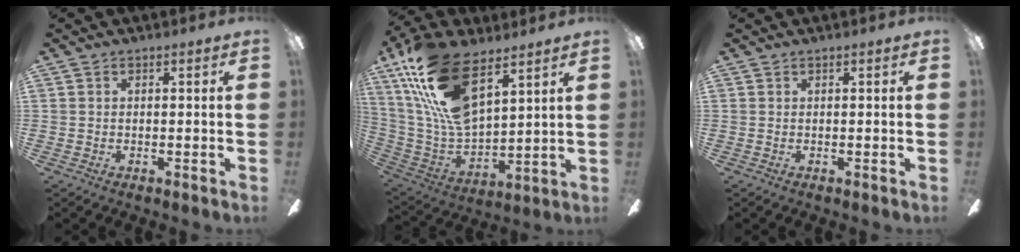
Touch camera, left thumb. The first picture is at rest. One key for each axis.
{"total": 22.3, "fx": 12.9, "fy": 9.8, "fz": 15.4, "tx": -0.344, "ty": -0.067, "tz": 0.229}
{"total": 0.0}